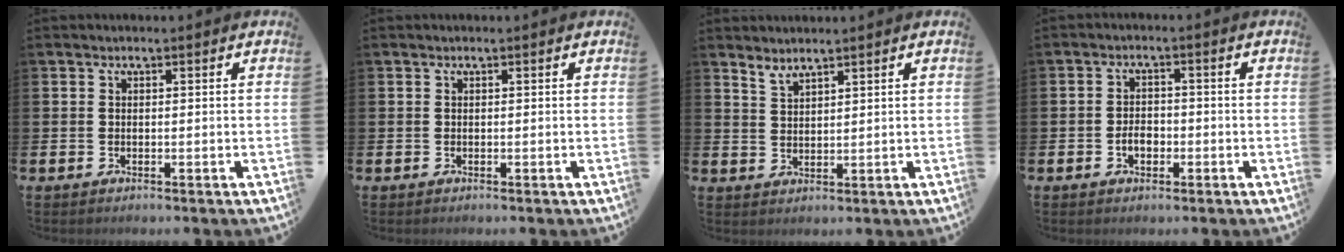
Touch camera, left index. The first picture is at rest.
{"total": 0.0}
{"total": 2.4, "force": [2.4, 0.1, 0.2], "torque": [0.000, -0.013, 0.042]}
{"total": 2.6, "force": [-0.8, 1.8, 1.7], "torque": [-0.018, -0.003, -0.020]}